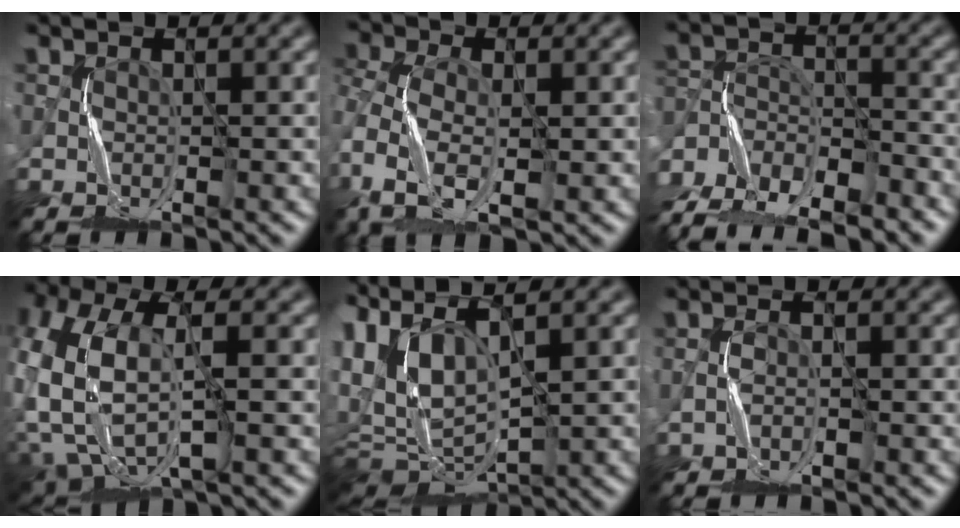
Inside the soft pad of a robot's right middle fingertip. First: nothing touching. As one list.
[{"total": 6.3, "force": [-2.2, 4.0, 4.3], "torque": [-0.106, -0.004, -0.056]}, {"total": 11.9, "force": [-10.8, 3.8, 2.9], "torque": [-0.051, -0.010, -0.183]}, {"total": 9.4, "force": [-1.2, 5.7, 7.4], "torque": [-0.208, -0.027, -0.013]}, {"total": 8.5, "force": [1.6, 4.7, 6.9], "torque": [-0.159, 0.000, 0.041]}, {"total": 1.2, "force": [-1.0, -0.3, -0.6], "torque": [0.009, 0.007, -0.022]}]